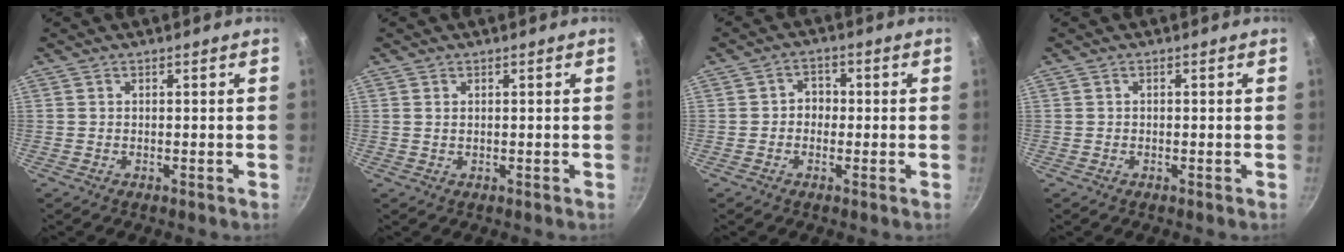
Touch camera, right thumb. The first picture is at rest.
{"total": 0.6, "force": [0.3, 0.4, 0.4], "torque": [-0.007, 0.000, 0.006]}
{"total": 3.4, "force": [-0.4, 3.0, 1.6], "torque": [-0.002, 0.008, -0.011]}
{"total": 0.0}